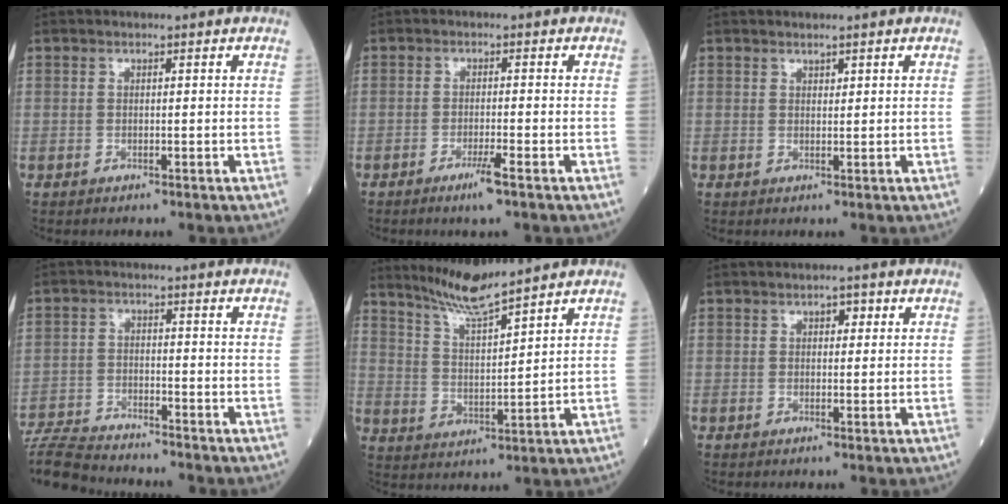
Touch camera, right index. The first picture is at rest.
{"total": 3.3, "force": [-2.1, -0.3, 2.5], "torque": [-0.051, -0.008, -0.039]}
{"total": 0.8, "force": [0.7, 0.3, 0.3], "torque": [-0.006, -0.001, 0.013]}
{"total": 11.8, "force": [-11.2, 1.2, 3.4], "torque": [-0.076, 0.000, -0.196]}
{"total": 7.1, "force": [6.5, -0.9, 2.7], "torque": [-0.059, -0.015, 0.131]}
{"total": 2.1, "force": [0.9, 1.1, 1.5], "torque": [-0.025, 0.007, 0.013]}